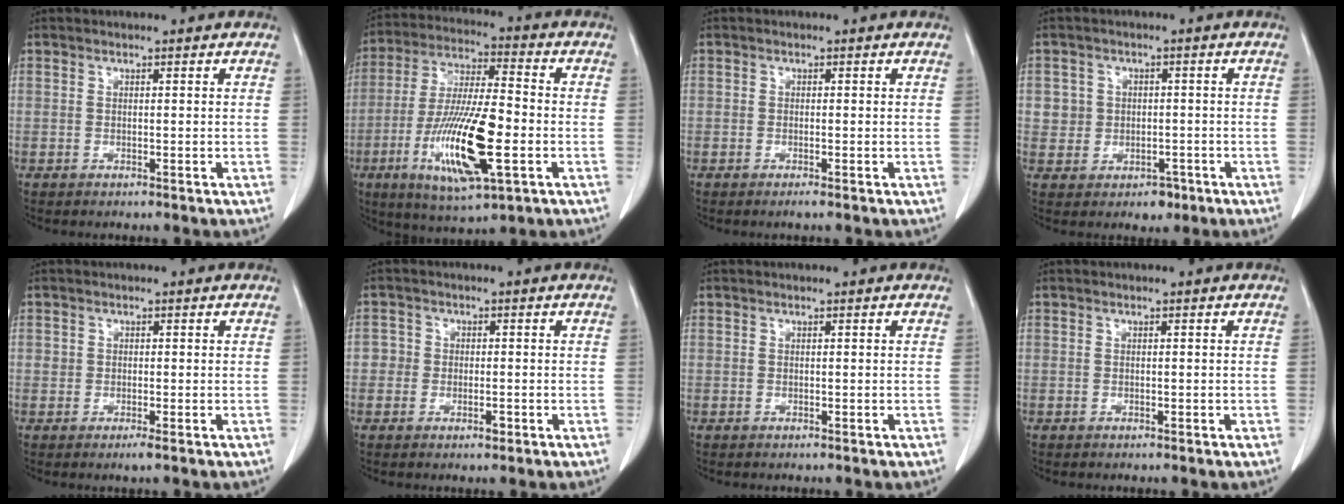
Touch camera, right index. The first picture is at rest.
{"total": 16.8, "force": [-4.8, 3.4, 15.8], "torque": [-0.313, -0.015, -0.080]}
{"total": 0.7, "force": [-0.5, -0.1, 0.5], "torque": [-0.007, 0.000, -0.006]}
{"total": 4.5, "force": [-0.8, 4.3, 1.3], "torque": [-0.001, 0.013, 0.002]}
{"total": 1.1, "force": [-0.4, 0.5, 0.9], "torque": [-0.010, 0.000, -0.003]}
{"total": 2.8, "force": [-0.8, 2.5, 1.1], "torque": [-0.004, 0.009, -0.014]}
{"total": 0.0}
{"total": 0.0}